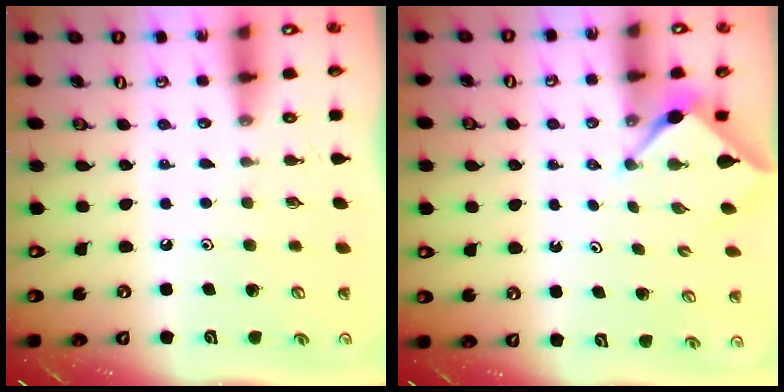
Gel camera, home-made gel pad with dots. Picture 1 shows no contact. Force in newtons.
{"total": 3.1, "press": 3.1, "slide": 0.2}